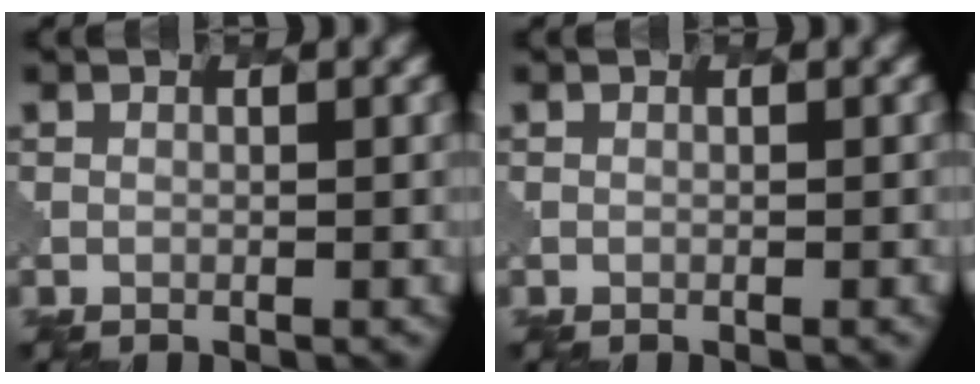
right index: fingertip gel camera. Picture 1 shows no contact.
{"total": 0.5, "force": [-0.1, 0.2, 0.5], "torque": [0.001, 0.000, -0.002]}